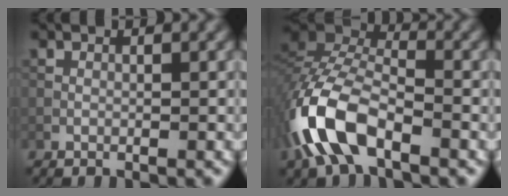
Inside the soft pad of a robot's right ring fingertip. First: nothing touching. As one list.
[{"total": 9.7, "force": [-4.8, 4.7, 7.0], "torque": [-0.160, 0.007, -0.107]}]